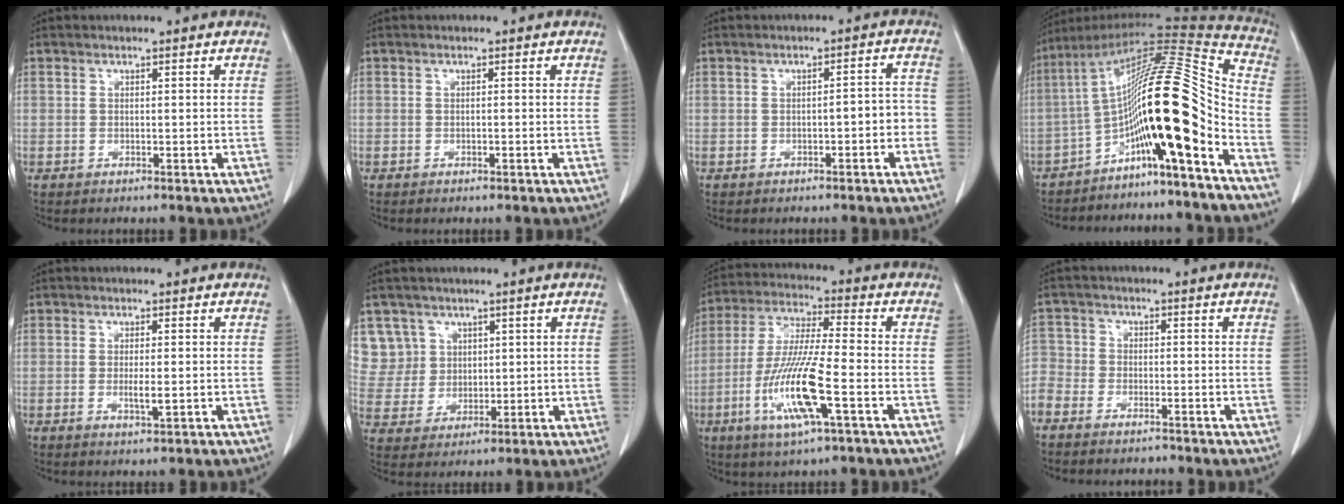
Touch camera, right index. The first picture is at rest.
{"total": 0.0}
{"total": 3.1, "force": [-1.0, 1.1, 2.7], "torque": [-0.035, 0.019, -0.011]}
{"total": 18.7, "force": [-7.5, 0.9, 17.1], "torque": [-0.286, 0.032, -0.125]}
{"total": 2.1, "force": [-0.3, 0.3, 2.1], "torque": [-0.040, -0.004, -0.004]}
{"total": 7.3, "force": [4.0, 6.2, -0.2], "torque": [0.006, 0.011, 0.091]}
{"total": 13.3, "force": [-4.6, 0.7, 12.4], "torque": [-0.257, -0.016, -0.088]}
{"total": 7.7, "force": [-5.9, 4.9, 0.8], "torque": [-0.038, 0.014, -0.116]}